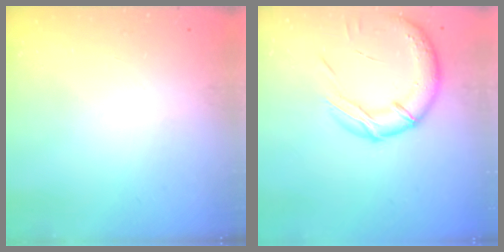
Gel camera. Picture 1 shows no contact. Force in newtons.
{"total": 17.2, "press": 16.9, "slide": 3.1}